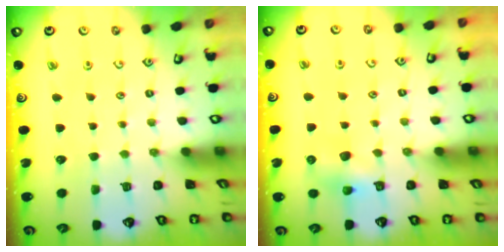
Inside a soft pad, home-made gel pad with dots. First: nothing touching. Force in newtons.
{"total": 5.7, "press": 5.7, "slide": 0.7}